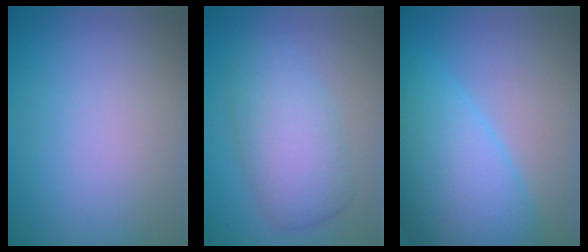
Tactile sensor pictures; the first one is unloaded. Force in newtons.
{"total": 5.4, "press": 5.4, "slide": 0.1}
{"total": 11.0, "press": 11.0, "slide": 0.4}